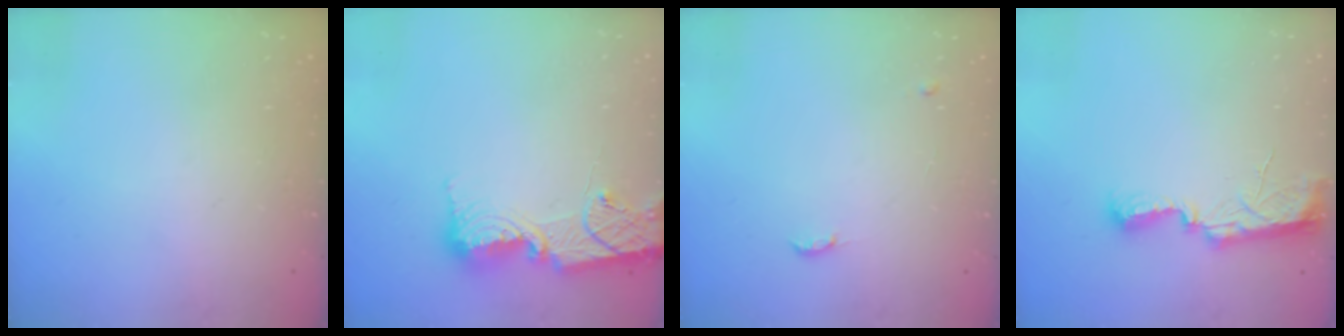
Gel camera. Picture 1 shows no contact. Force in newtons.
{"total": 14.0, "press": 14.0, "slide": 1.1}
{"total": 7.8, "press": 4.4, "slide": 6.4}
{"total": 10.6, "press": 9.2, "slide": 5.3}